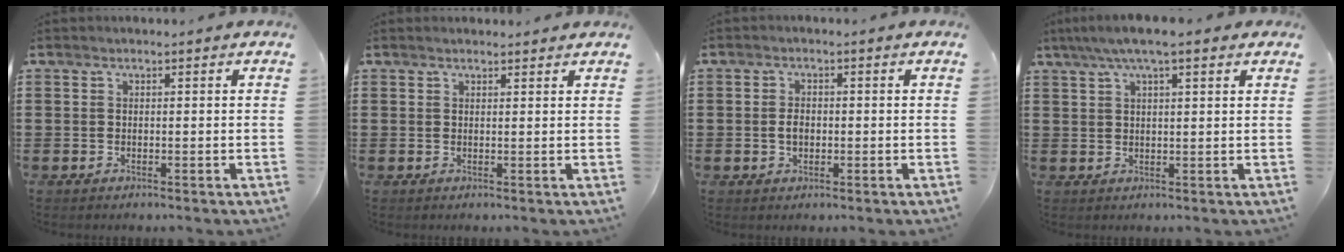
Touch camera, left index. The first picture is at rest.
{"total": 0.9, "force": [0.8, 0.1, 0.2], "torque": [-0.004, 0.001, 0.017]}
{"total": 2.4, "force": [-0.2, 1.5, 1.9], "torque": [-0.038, 0.005, -0.004]}
{"total": 5.3, "force": [3.3, 0.9, 4.0], "torque": [-0.083, 0.008, 0.057]}